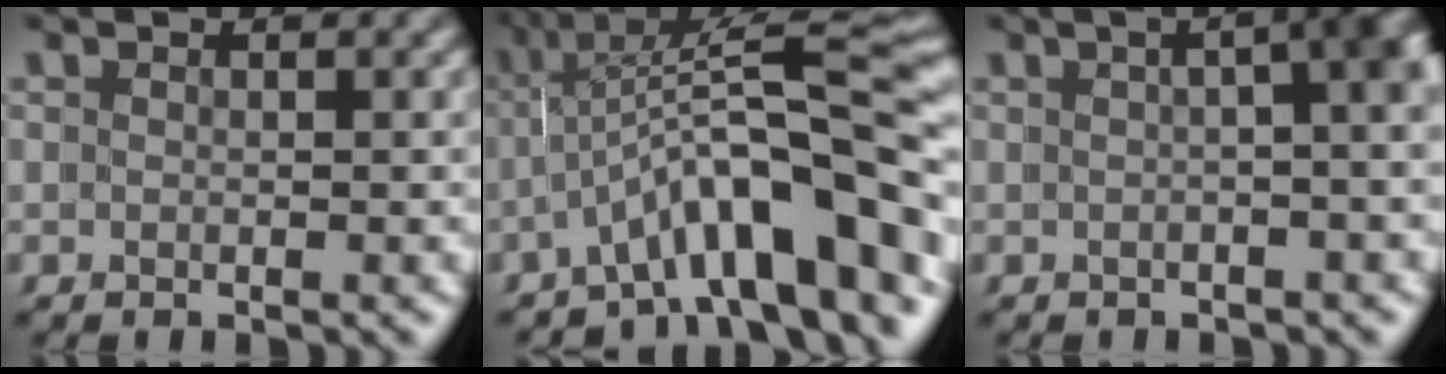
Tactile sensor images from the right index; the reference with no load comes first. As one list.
[{"total": 11.4, "force": [-2.3, 3.7, 10.5], "torque": [-0.145, -0.005, -0.023]}, {"total": 7.8, "force": [0.6, 2.9, 7.2], "torque": [-0.048, 0.042, -0.006]}]